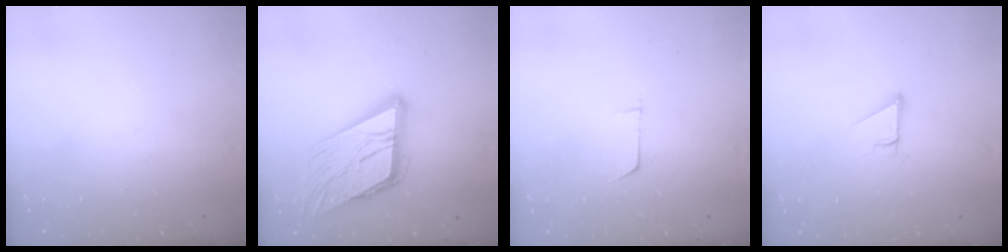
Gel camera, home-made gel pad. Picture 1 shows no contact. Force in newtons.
{"total": 18.6, "press": 18.4, "slide": 2.2}
{"total": 3.2, "press": 3.2, "slide": 0.3}
{"total": 3.7, "press": 3.7, "slide": 0.2}